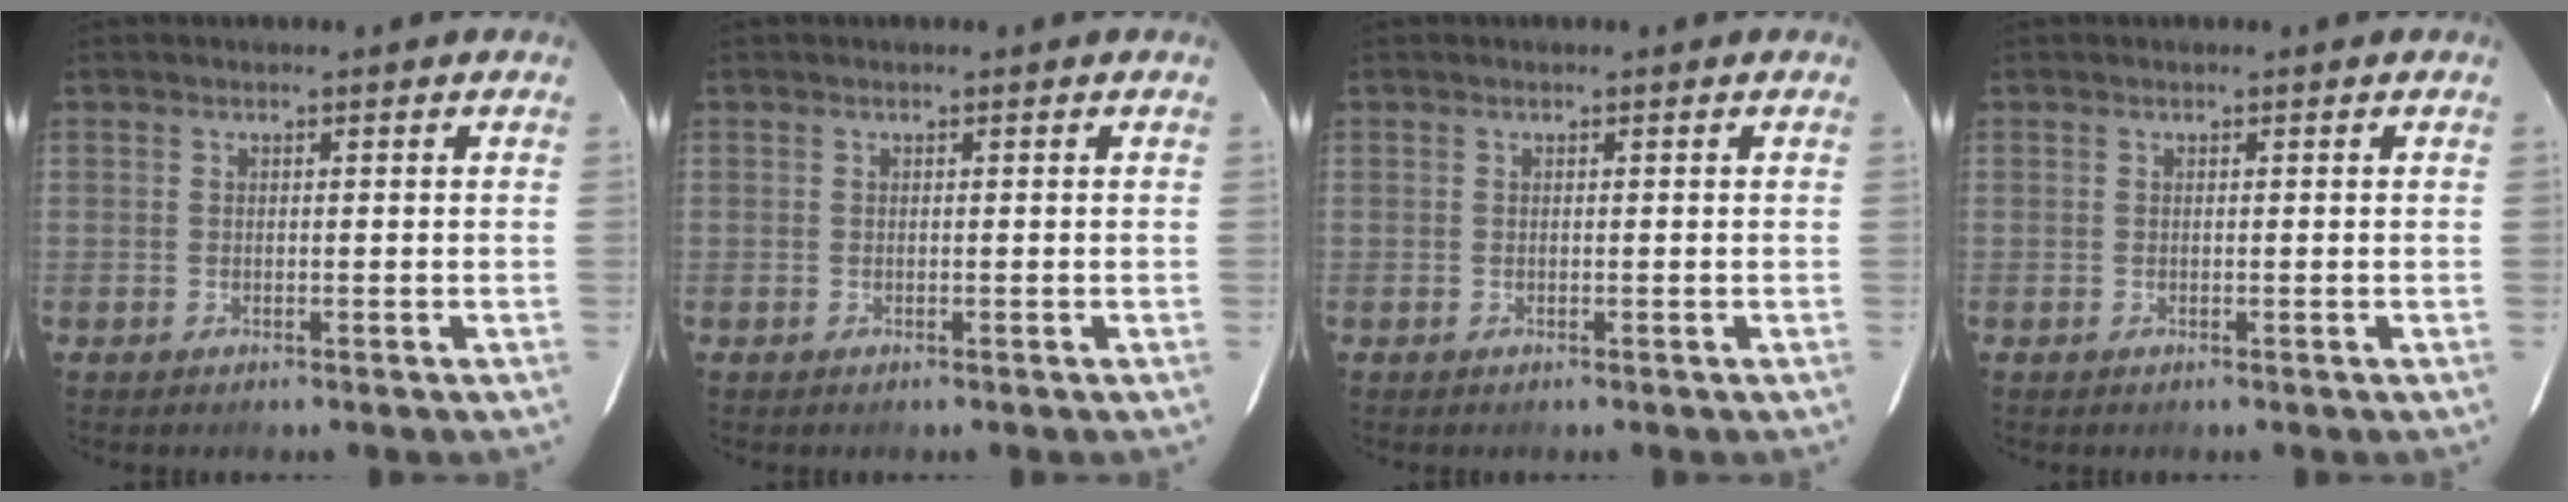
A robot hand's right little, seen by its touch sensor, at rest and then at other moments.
{"total": 0.0}
{"total": 0.0}
{"total": 0.0}